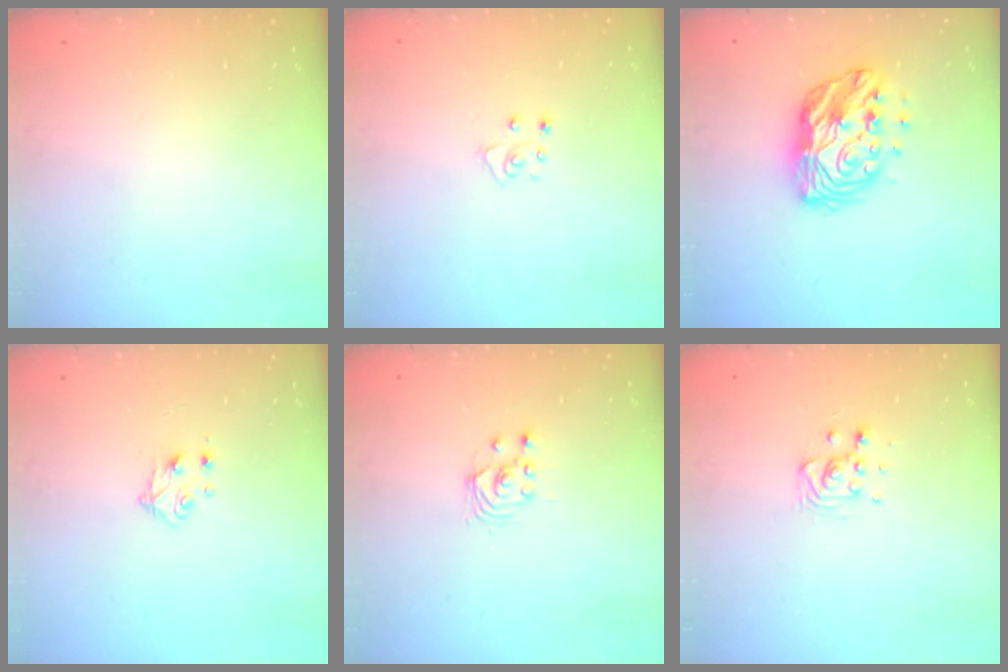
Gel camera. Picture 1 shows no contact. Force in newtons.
{"total": 4.8, "press": 4.8, "slide": 0.2}
{"total": 12.7, "press": 12.7, "slide": 0.6}
{"total": 4.7, "press": 4.6, "slide": 0.6}
{"total": 2.5, "press": 2.5, "slide": 0.2}
{"total": 8.3, "press": 8.0, "slide": 2.1}